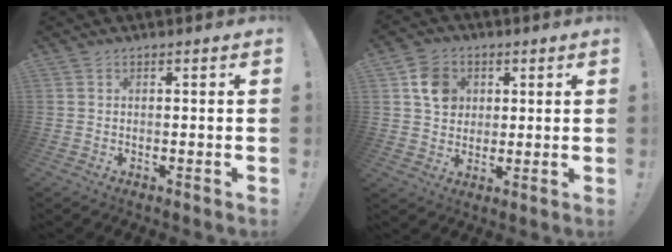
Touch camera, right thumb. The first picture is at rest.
{"total": 9.5, "force": [3.1, 8.2, 3.6], "torque": [-0.043, -0.002, 0.063]}